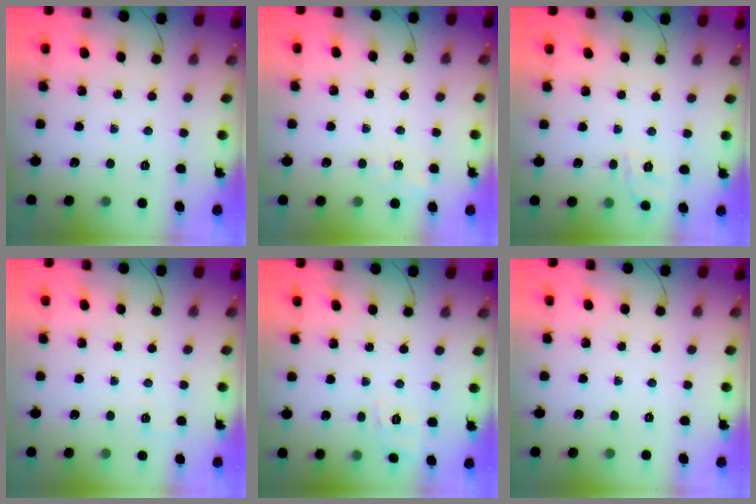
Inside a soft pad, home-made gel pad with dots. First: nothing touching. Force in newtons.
{"total": 1.4, "press": 0.5, "slide": 1.3}
{"total": 8.5, "press": 8.3, "slide": 1.9}
{"total": 4.5, "press": 4.3, "slide": 1.3}
{"total": 2.1, "press": 0.8, "slide": 1.9}
{"total": 0.0}